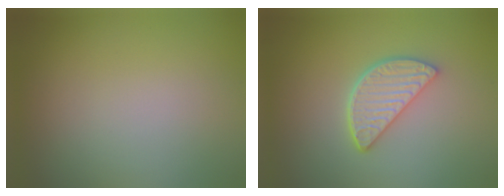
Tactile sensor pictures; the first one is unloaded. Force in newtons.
{"total": 3.9, "press": 3.3, "slide": 2.2}